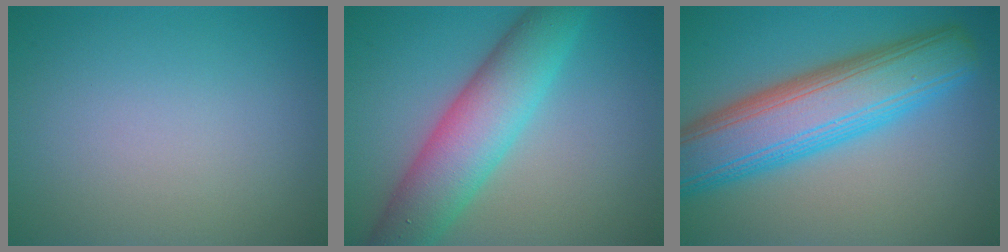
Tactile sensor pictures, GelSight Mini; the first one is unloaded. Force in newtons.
{"total": 7.6, "press": 7.6, "slide": 0.0}
{"total": 10.1, "press": 10.1, "slide": 0.4}